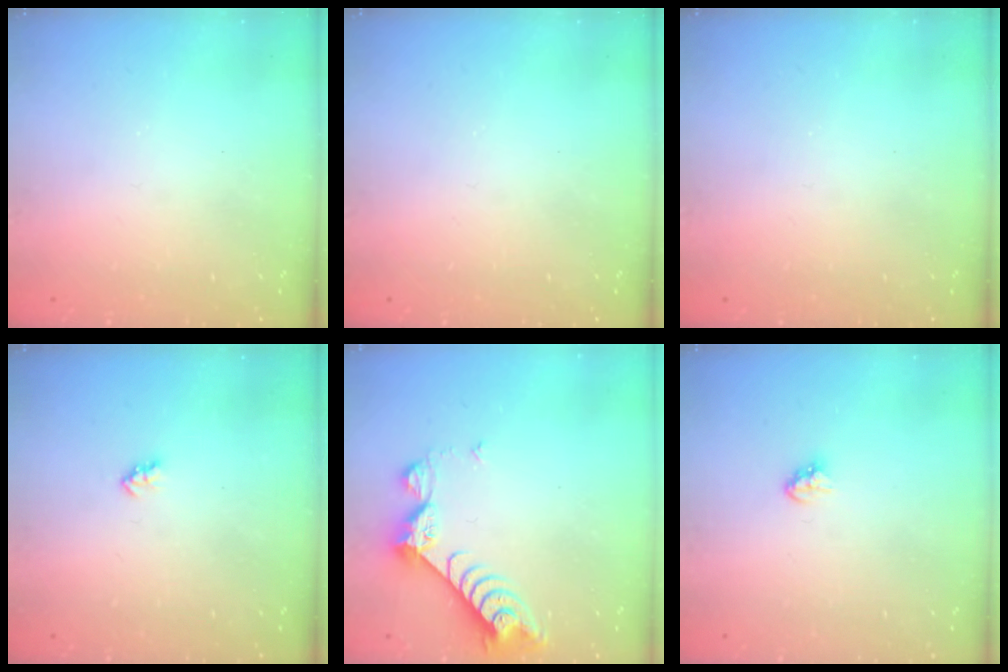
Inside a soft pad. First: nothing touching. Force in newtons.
{"total": 0.0}
{"total": 0.0}
{"total": 2.0, "press": 2.0, "slide": 0.3}
{"total": 8.6, "press": 8.5, "slide": 0.7}
{"total": 3.4, "press": 3.4, "slide": 0.5}